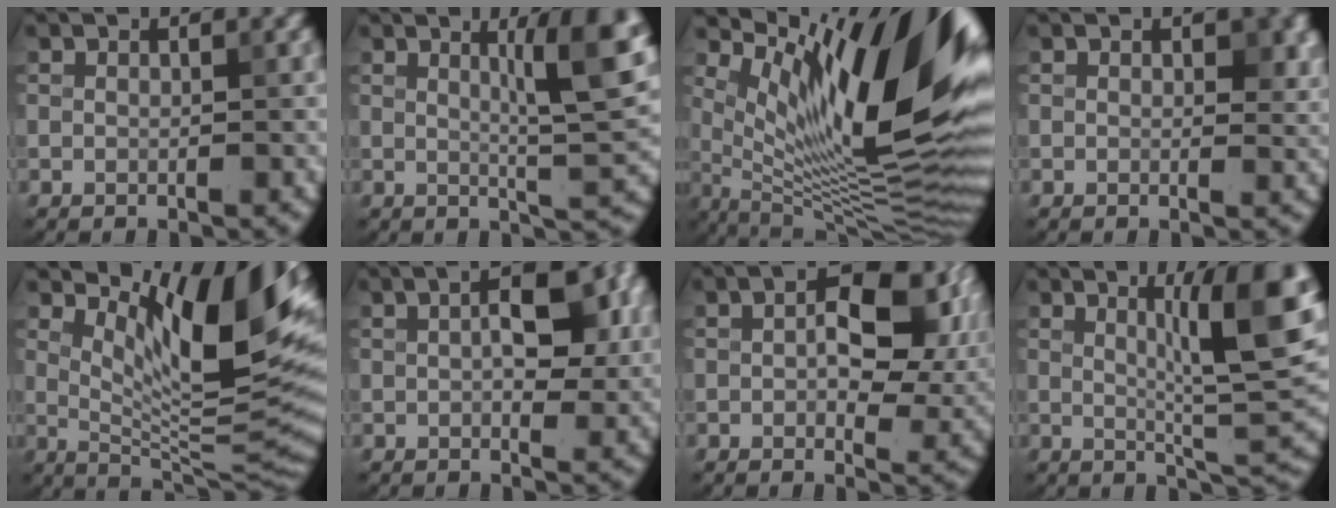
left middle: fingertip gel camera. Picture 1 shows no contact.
{"total": 6.1, "force": [2.1, 1.0, 5.6], "torque": [-0.076, 0.000, 0.037]}
{"total": 16.5, "force": [6.6, 5.0, 14.3], "torque": [-0.222, 0.001, 0.120]}
{"total": 2.4, "force": [0.8, 1.6, 1.7], "torque": [-0.022, -0.003, 0.011]}
{"total": 12.0, "force": [5.3, 3.7, 10.1], "torque": [-0.148, -0.006, 0.101]}
{"total": 6.0, "force": [1.4, 2.9, 5.1], "torque": [-0.071, 0.010, 0.021]}
{"total": 9.3, "force": [1.9, 5.0, 7.6], "torque": [-0.093, 0.011, 0.025]}
{"total": 8.4, "force": [2.7, 1.4, 7.9], "torque": [-0.111, 0.001, 0.050]}